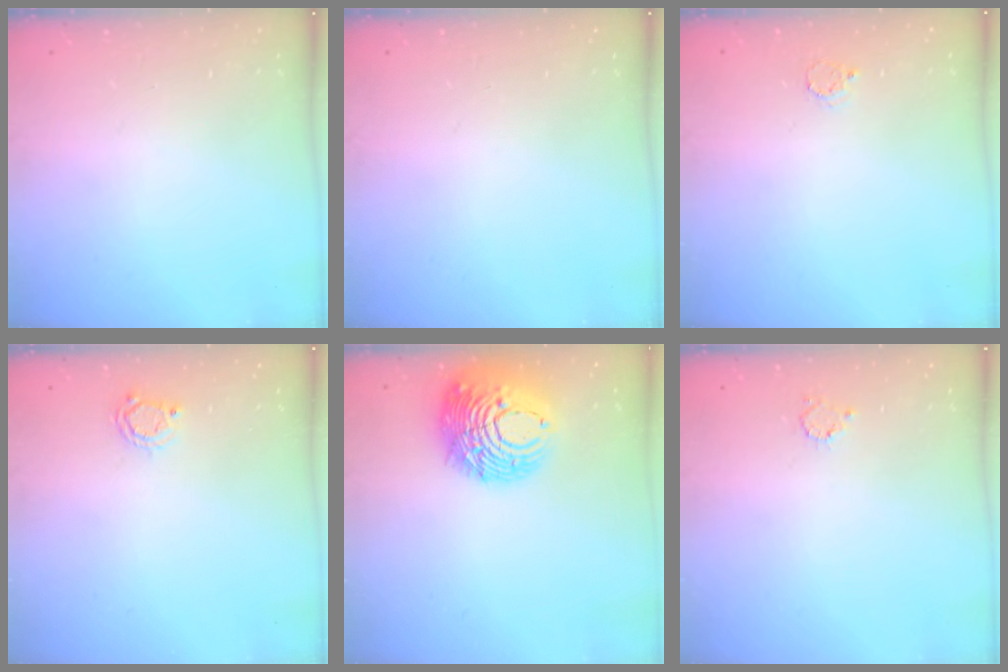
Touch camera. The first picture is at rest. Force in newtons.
{"total": 0.0}
{"total": 2.4, "press": 2.4, "slide": 0.3}
{"total": 4.2, "press": 4.2, "slide": 0.6}
{"total": 14.8, "press": 14.7, "slide": 1.6}
{"total": 2.6, "press": 2.6, "slide": 0.4}